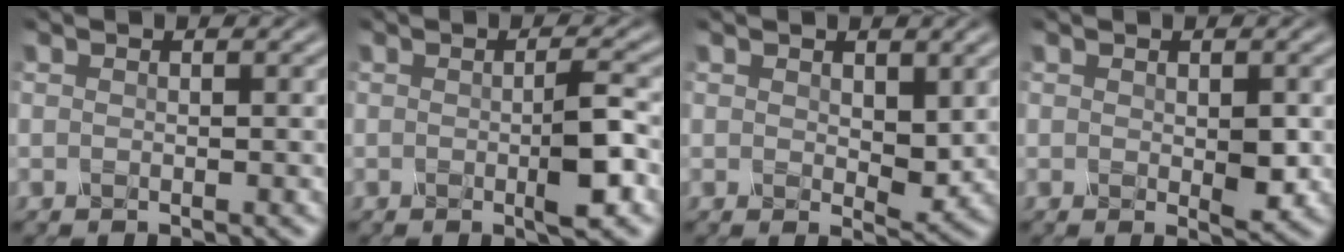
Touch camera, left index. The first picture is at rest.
{"total": 3.0, "force": [-0.5, 0.3, 2.9], "torque": [-0.056, -0.001, -0.009]}
{"total": 2.1, "force": [0.6, 1.1, 1.6], "torque": [-0.032, -0.003, 0.014]}
{"total": 1.9, "force": [-0.2, 0.7, 1.7], "torque": [-0.034, -0.003, 0.000]}